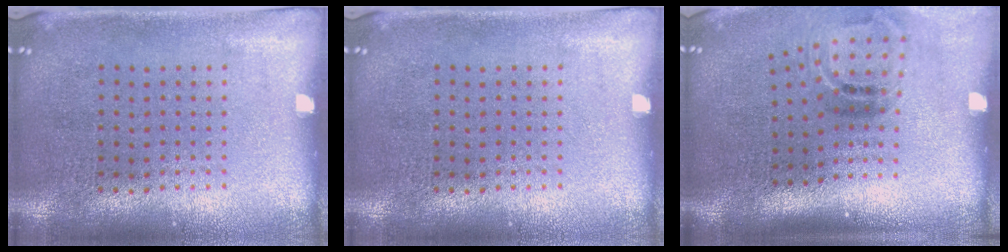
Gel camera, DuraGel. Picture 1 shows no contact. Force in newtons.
{"total": 0.0}
{"total": 1.9, "press": 1.2, "slide": 1.5}